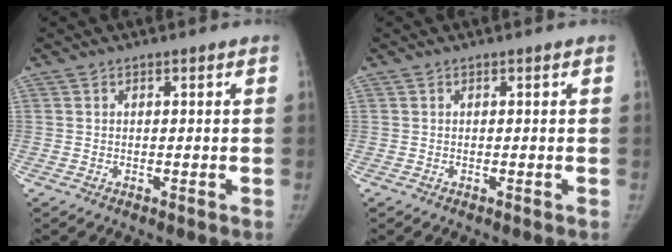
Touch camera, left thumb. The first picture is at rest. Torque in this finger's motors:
{"motor_torque": [0.09, 0.00, 0.00, 0.00, 0.01]}